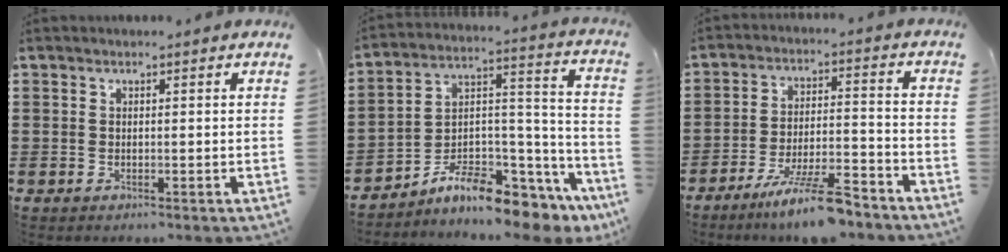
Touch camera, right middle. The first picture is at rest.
{"total": 8.8, "force": [-7.8, 2.2, 3.6], "torque": [-0.064, 0.005, -0.149]}
{"total": 9.4, "force": [-7.5, 1.0, 5.6], "torque": [-0.103, 0.005, -0.139]}